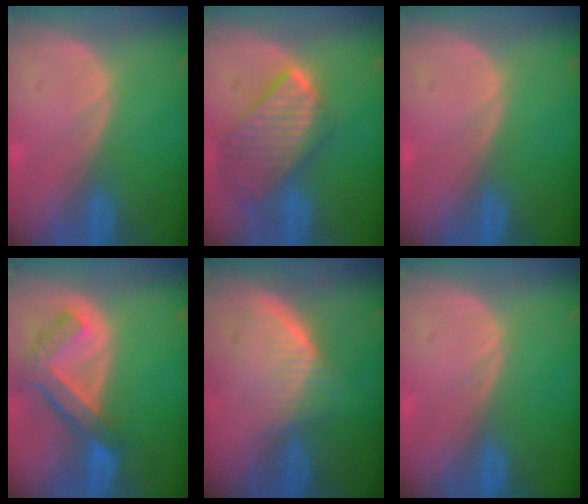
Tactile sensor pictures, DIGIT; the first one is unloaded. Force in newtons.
{"total": 9.7, "press": 8.4, "slide": 4.9}
{"total": 0.0}
{"total": 7.6, "press": 6.6, "slide": 3.7}
{"total": 5.4, "press": 5.3, "slide": 1.4}
{"total": 0.0}